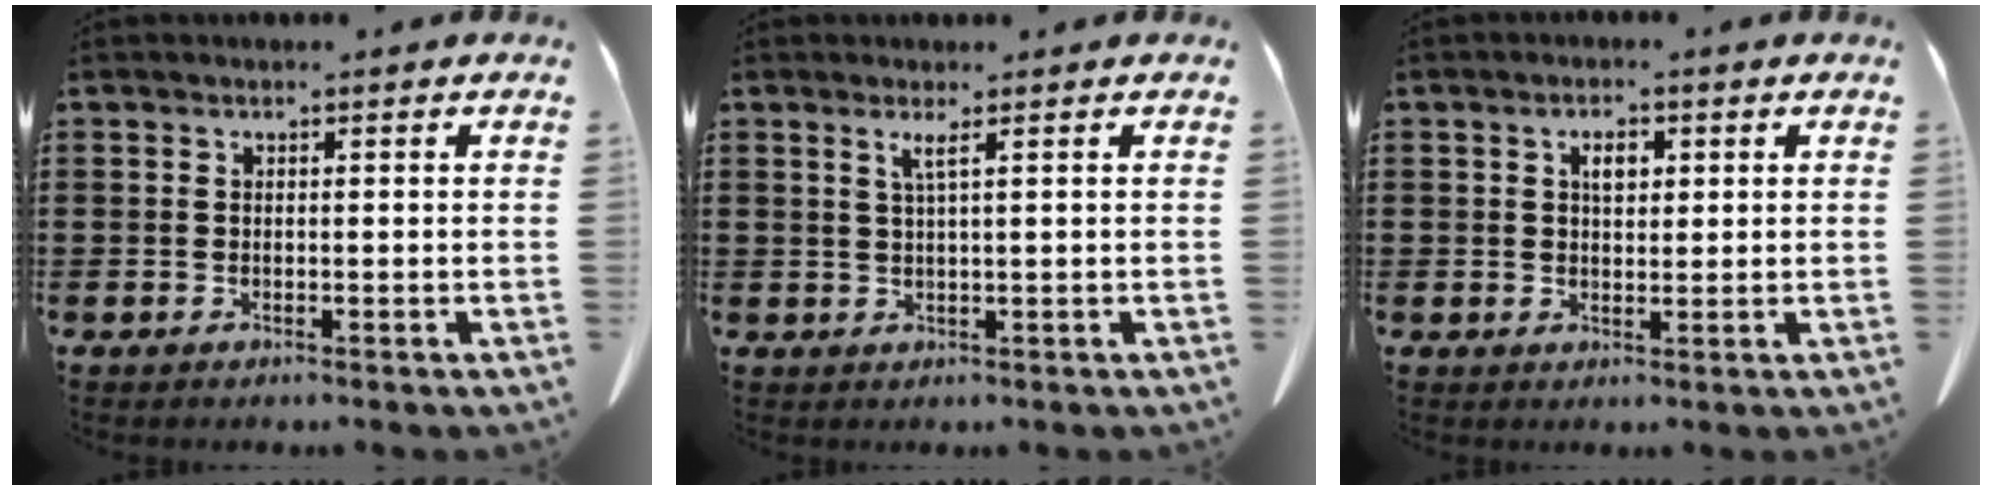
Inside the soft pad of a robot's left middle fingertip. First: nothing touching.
{"total": 1.8, "force": [0.7, -0.4, 1.6], "torque": [-0.034, -0.005, 0.011]}
{"total": 2.5, "force": [0.8, 1.3, 2.0], "torque": [-0.026, 0.000, 0.010]}